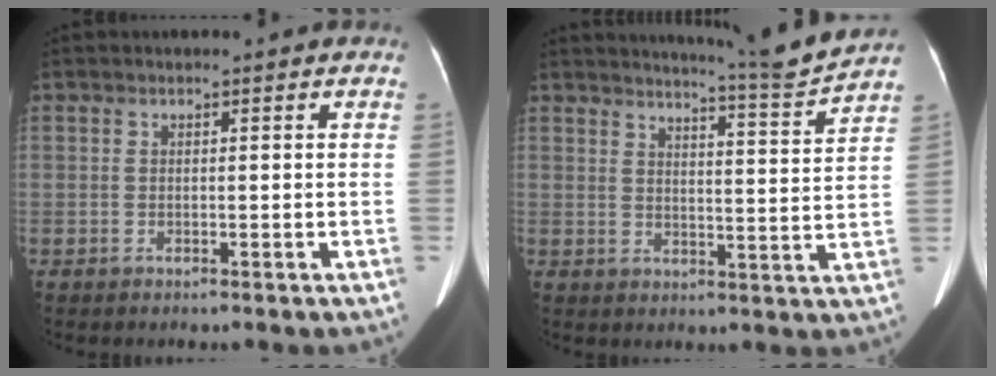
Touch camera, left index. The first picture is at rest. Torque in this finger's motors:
{"motor_torque": [0.48, -0.95, -0.01, 0.05]}